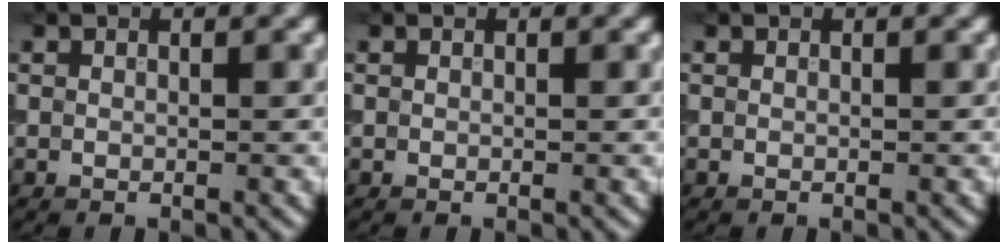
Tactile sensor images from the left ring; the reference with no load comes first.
{"total": 0.0}
{"total": 0.0}